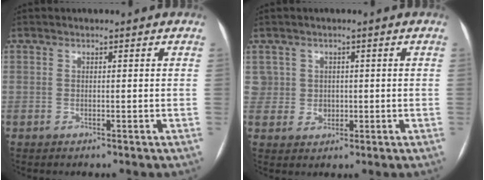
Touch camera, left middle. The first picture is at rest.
{"total": 4.7, "force": [1.1, 4.5, 0.2], "torque": [0.001, 0.008, 0.031]}